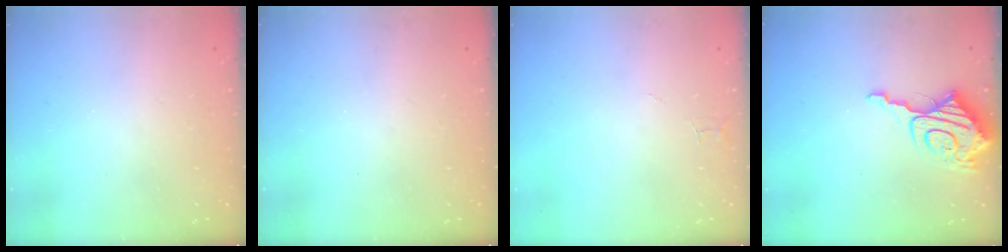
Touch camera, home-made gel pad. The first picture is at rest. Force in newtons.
{"total": 0.0}
{"total": 3.5, "press": 3.5, "slide": 0.2}
{"total": 12.2, "press": 12.1, "slide": 1.5}